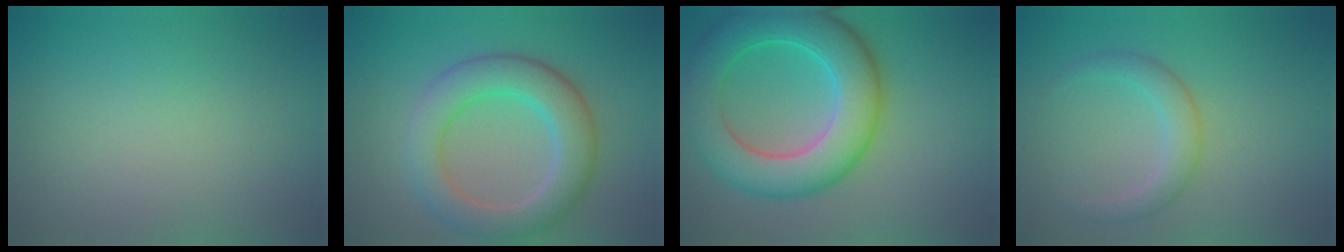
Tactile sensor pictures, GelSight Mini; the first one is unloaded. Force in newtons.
{"total": 6.3, "press": 6.3, "slide": 0.1}
{"total": 9.5, "press": 9.5, "slide": 0.2}
{"total": 2.5, "press": 2.5, "slide": 0.2}